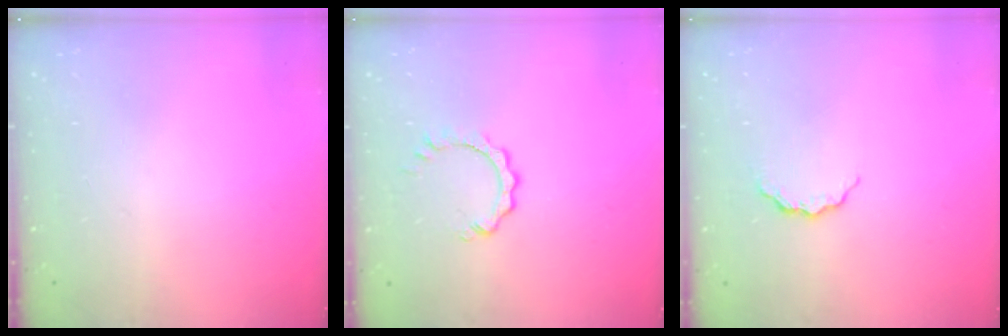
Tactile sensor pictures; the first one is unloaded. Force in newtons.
{"total": 2.9, "press": 2.8, "slide": 0.3}
{"total": 6.9, "press": 6.8, "slide": 0.7}